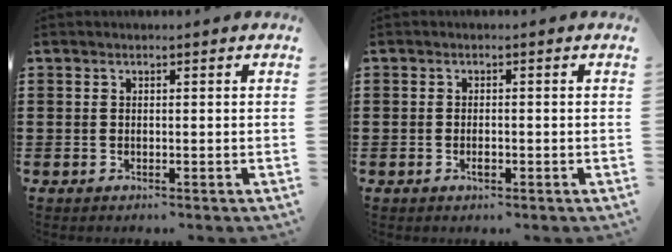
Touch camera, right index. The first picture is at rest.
{"total": 1.4, "force": [-0.5, 0.6, 1.2], "torque": [-0.023, -0.003, -0.009]}